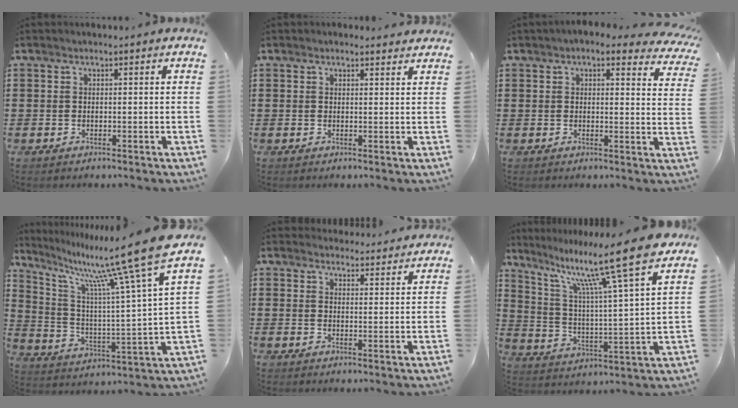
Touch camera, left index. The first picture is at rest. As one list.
[{"total": 1.4, "force": [1.4, 0.4, 0.2], "torque": [-0.007, 0.003, 0.027]}, {"total": 3.5, "force": [3.0, 1.0, 1.6], "torque": [-0.034, -0.007, 0.051]}, {"total": 14.3, "force": [10.9, 0.2, 9.2], "torque": [-0.194, -0.074, 0.168]}, {"total": 3.5, "force": [3.5, 0.5, 0.1], "torque": [-0.004, -0.016, 0.063]}, {"total": 13.8, "force": [10.3, 0.1, 9.2], "torque": [-0.193, -0.060, 0.162]}]